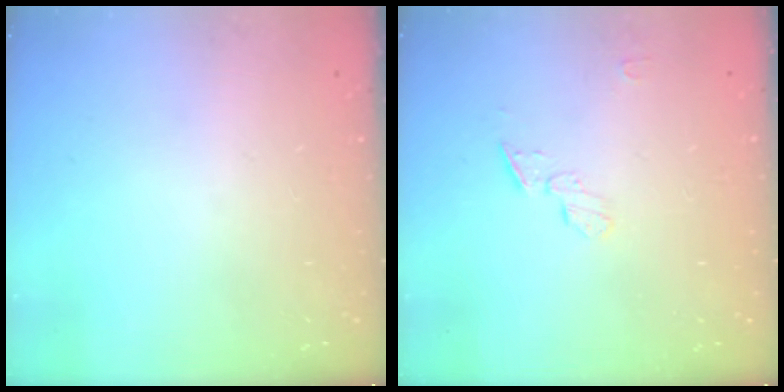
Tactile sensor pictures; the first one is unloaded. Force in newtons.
{"total": 5.2, "press": 5.2, "slide": 0.3}